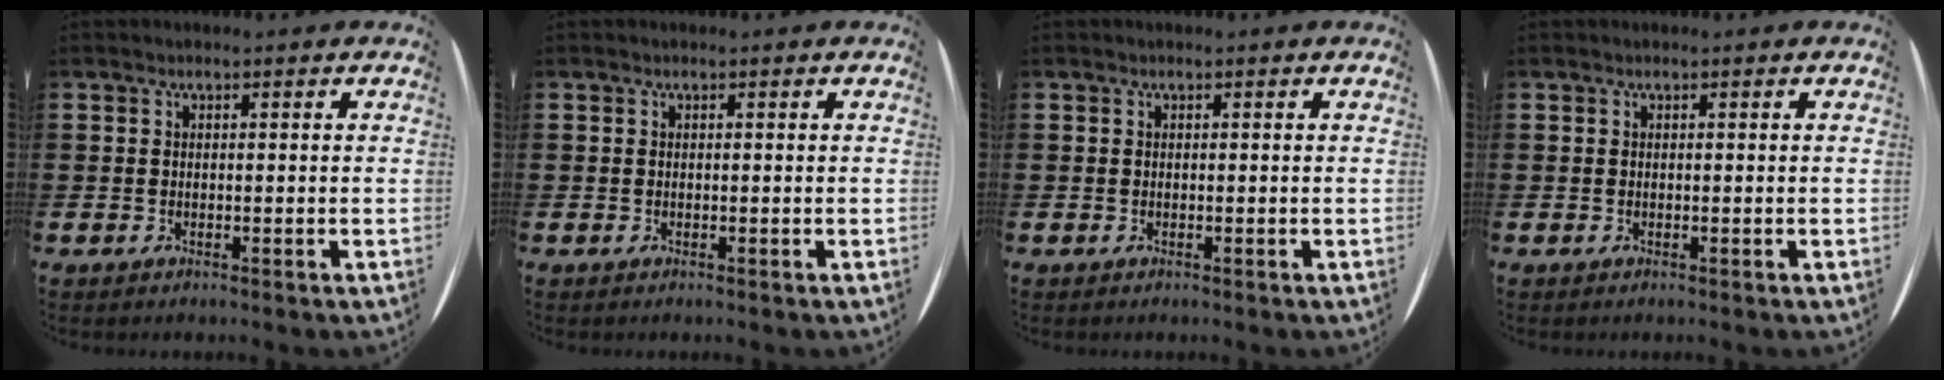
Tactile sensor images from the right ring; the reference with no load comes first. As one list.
[{"total": 0.0}, {"total": 0.0}, {"total": 0.0}]